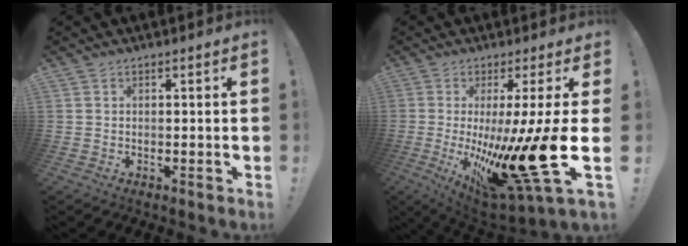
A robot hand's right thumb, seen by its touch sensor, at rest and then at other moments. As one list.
[{"total": 24.4, "force": [-4.0, 5.2, 23.5], "torque": [-0.326, -0.022, -0.035]}]